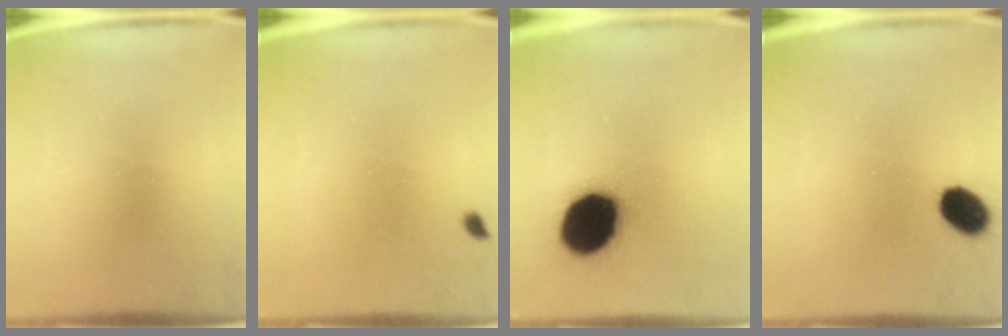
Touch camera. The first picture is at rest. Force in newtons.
{"total": 0.7}
{"total": 18.9}
{"total": 7.7}